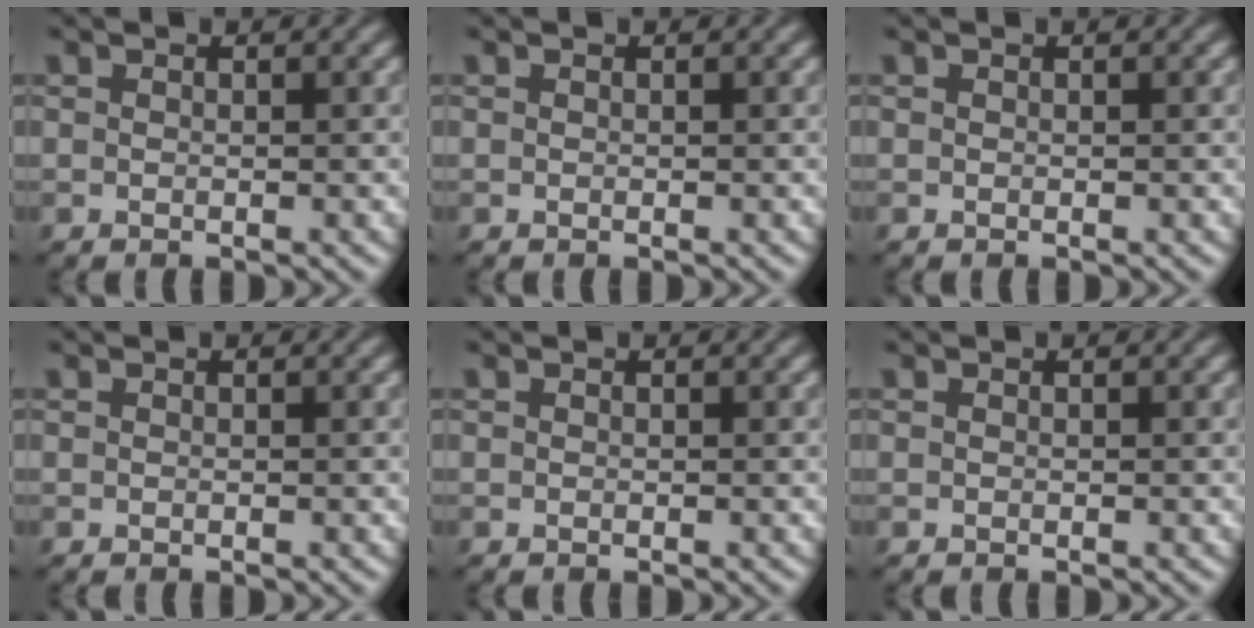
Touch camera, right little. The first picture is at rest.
{"total": 0.0}
{"total": 0.0}
{"total": 0.0}
{"total": 0.0}
{"total": 0.0}